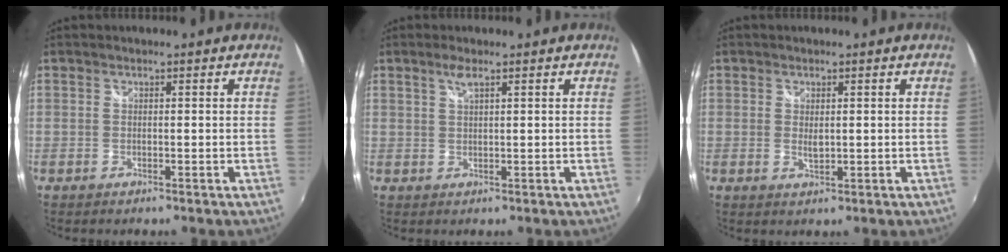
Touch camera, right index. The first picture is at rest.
{"total": 2.1, "force": [1.3, 0.4, 1.6], "torque": [-0.030, 0.003, 0.022]}
{"total": 2.1, "force": [0.1, 1.0, 1.9], "torque": [-0.033, -0.004, 0.003]}